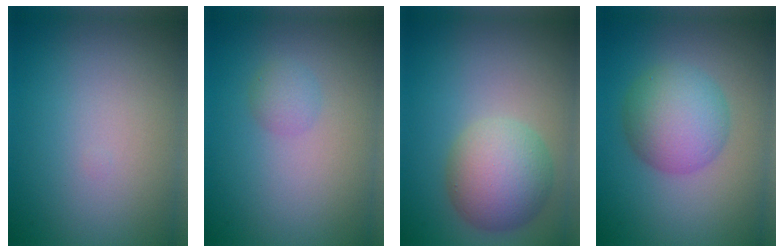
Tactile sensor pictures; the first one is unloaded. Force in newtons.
{"total": 1.3, "press": 1.3, "slide": 0.1}
{"total": 5.8, "press": 5.8, "slide": 0.2}
{"total": 5.5, "press": 5.5, "slide": 0.1}